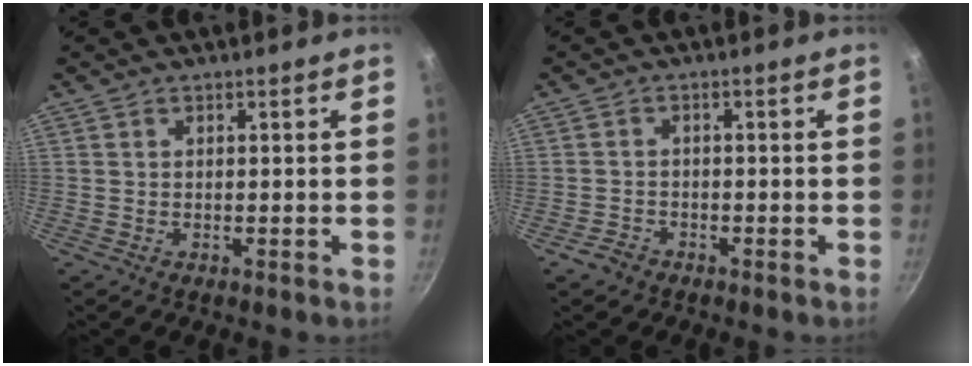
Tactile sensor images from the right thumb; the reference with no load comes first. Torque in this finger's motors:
{"motor_torque": [-0.17, 0.08, -0.38, 0.13, 0.04]}